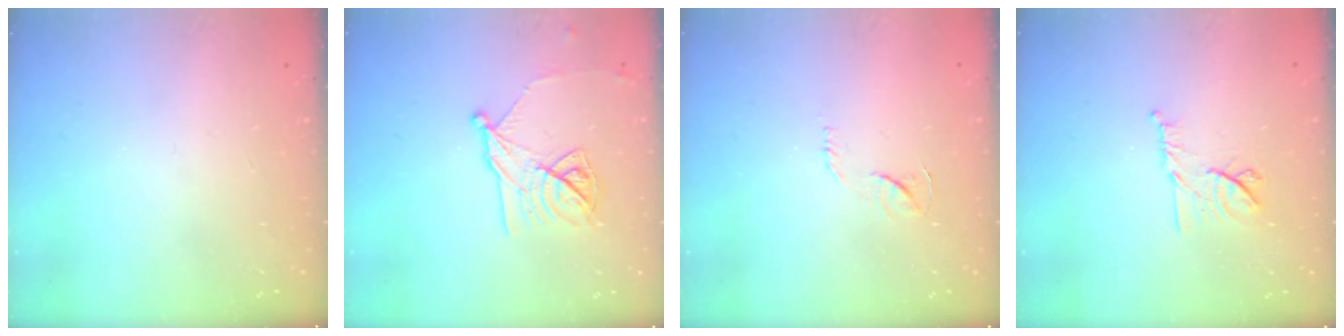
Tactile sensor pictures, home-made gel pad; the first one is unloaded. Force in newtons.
{"total": 12.9, "press": 12.9, "slide": 0.2}
{"total": 6.1, "press": 6.1, "slide": 0.3}
{"total": 9.7, "press": 9.7, "slide": 0.6}